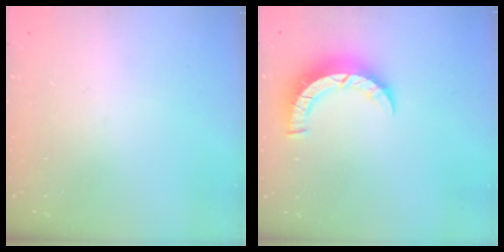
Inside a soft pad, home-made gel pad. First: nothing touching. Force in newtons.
{"total": 6.8, "press": 6.8, "slide": 0.6}